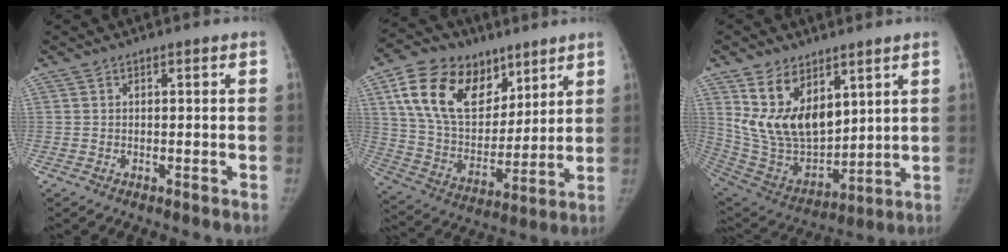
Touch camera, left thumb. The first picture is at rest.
{"total": 21.8, "force": [11.1, 14.1, 12.4], "torque": [-0.194, -0.028, 0.203]}
{"total": 17.0, "force": [7.9, 10.0, 11.2], "torque": [-0.166, -0.043, 0.177]}